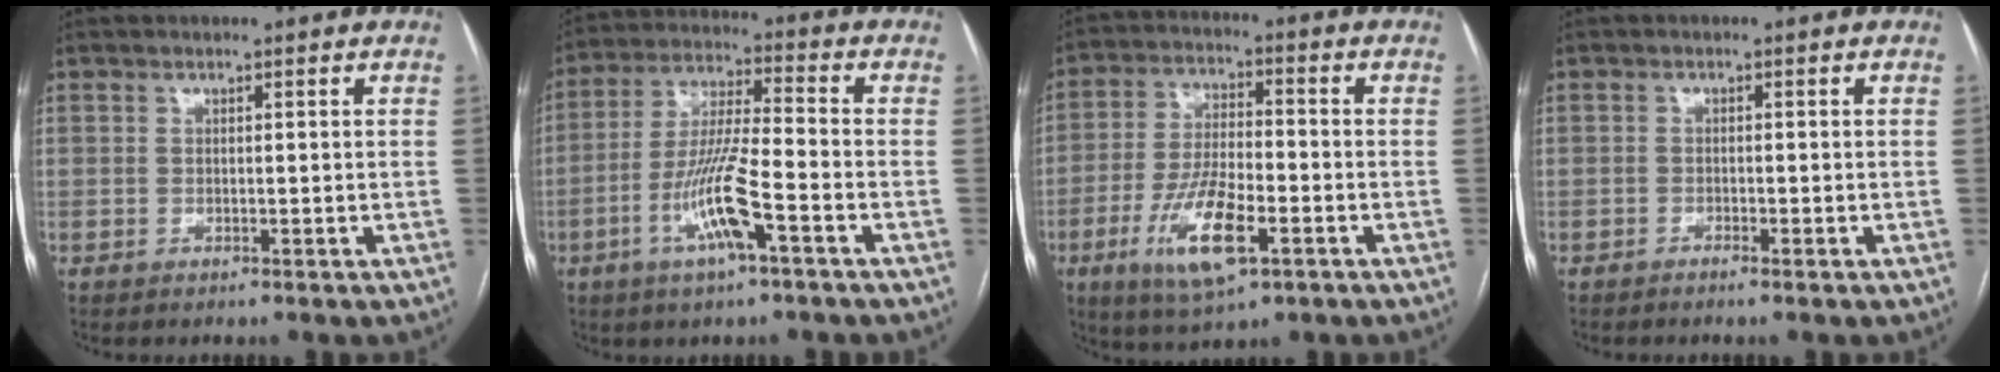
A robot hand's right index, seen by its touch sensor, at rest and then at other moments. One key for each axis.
{"total": 11.3, "fx": -4.7, "fy": 1.1, "fz": 10.2, "tx": -0.204, "ty": -0.005, "tz": -0.090}
{"total": 12.1, "fx": -4.9, "fy": 3.5, "fz": 10.5, "tx": -0.210, "ty": -0.012, "tz": -0.085}
{"total": 0.9, "fx": -0.7, "fy": 0.1, "fz": 0.6, "tx": -0.013, "ty": 0.001, "tz": -0.012}